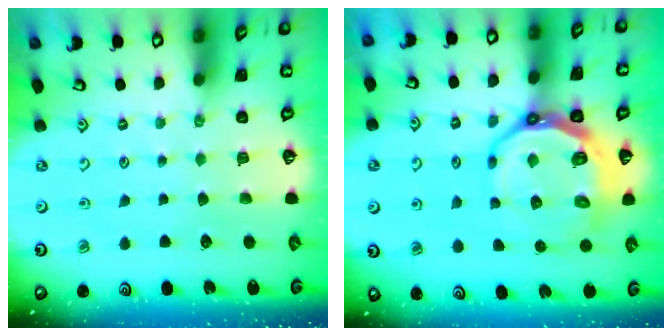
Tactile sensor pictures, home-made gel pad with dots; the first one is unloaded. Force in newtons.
{"total": 14.4, "press": 13.9, "slide": 3.9}